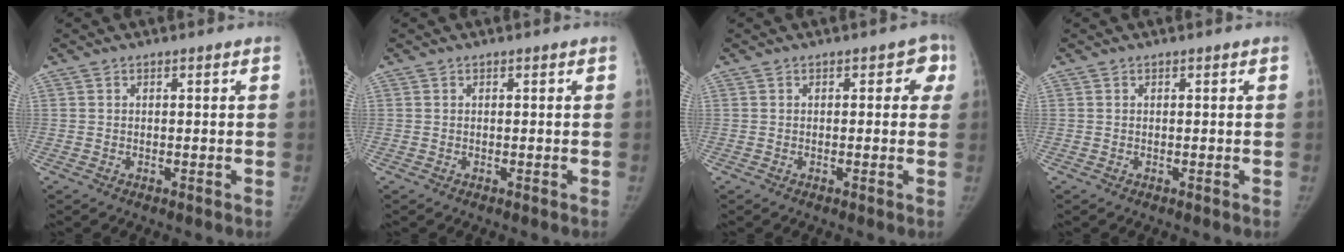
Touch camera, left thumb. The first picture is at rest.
{"total": 0.0}
{"total": 3.2, "force": [0.7, 2.2, 2.2], "torque": [0.016, 0.006, -0.006]}
{"total": 0.0}